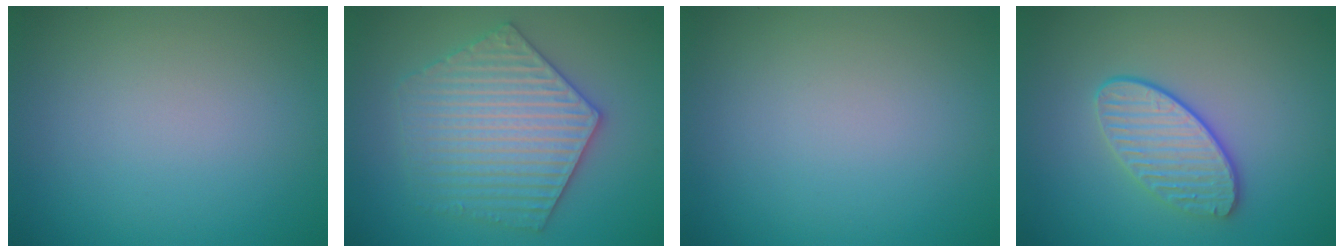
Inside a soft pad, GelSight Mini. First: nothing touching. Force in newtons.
{"total": 5.9, "press": 5.8, "slide": 0.9}
{"total": 0.0}
{"total": 3.5, "press": 3.2, "slide": 1.3}